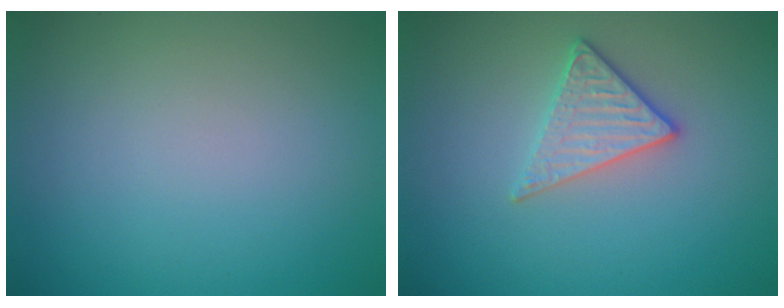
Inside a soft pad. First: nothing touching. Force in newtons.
{"total": 2.8, "press": 2.5, "slide": 1.3}